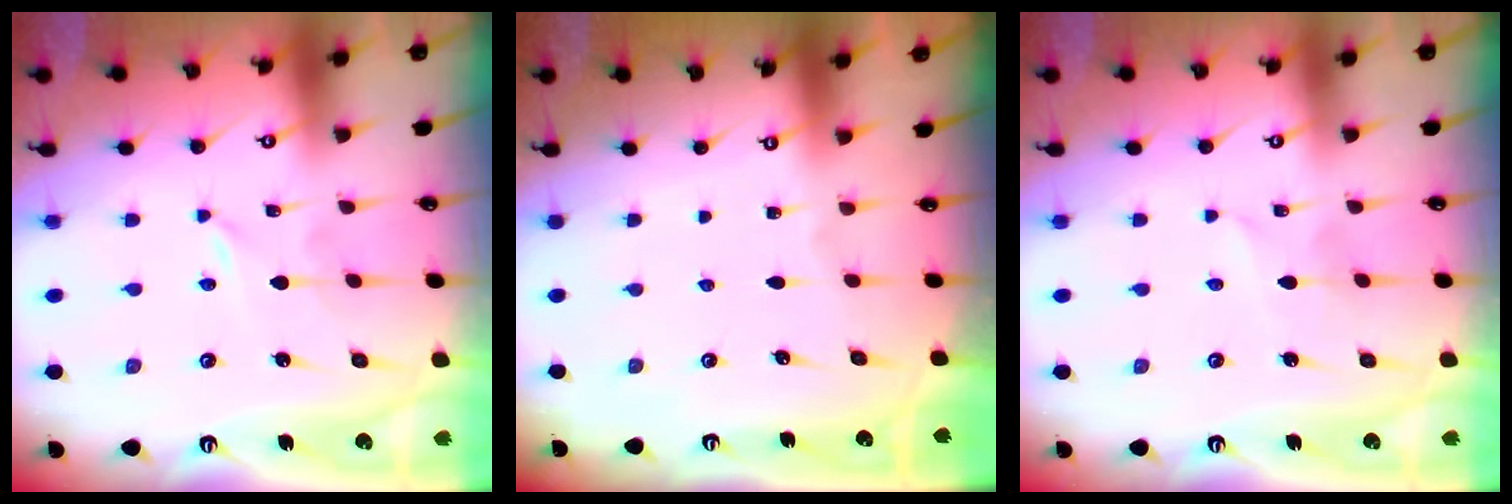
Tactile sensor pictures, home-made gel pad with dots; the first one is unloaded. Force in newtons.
{"total": 0.0}
{"total": 1.9, "press": 1.9, "slide": 0.2}